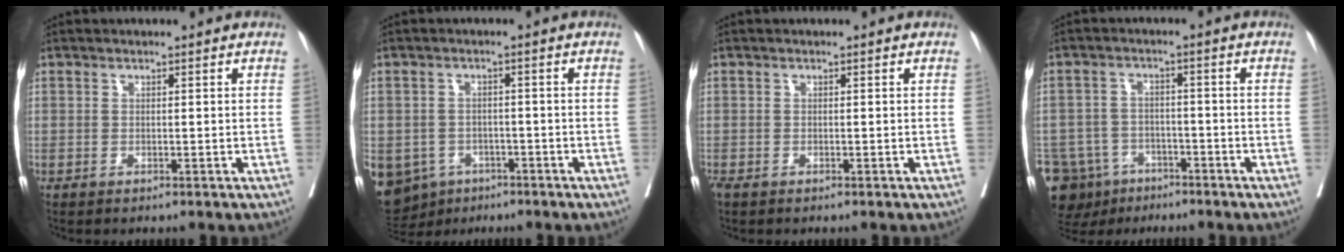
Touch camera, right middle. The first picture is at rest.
{"total": 12.1, "force": [-6.5, 9.6, 3.6], "torque": [-0.109, -0.002, -0.085]}
{"total": 0.7, "force": [-0.6, 0.3, 0.3], "torque": [-0.011, -0.003, -0.011]}
{"total": 11.6, "force": [-7.4, 8.3, 3.2], "torque": [-0.082, 0.005, -0.112]}